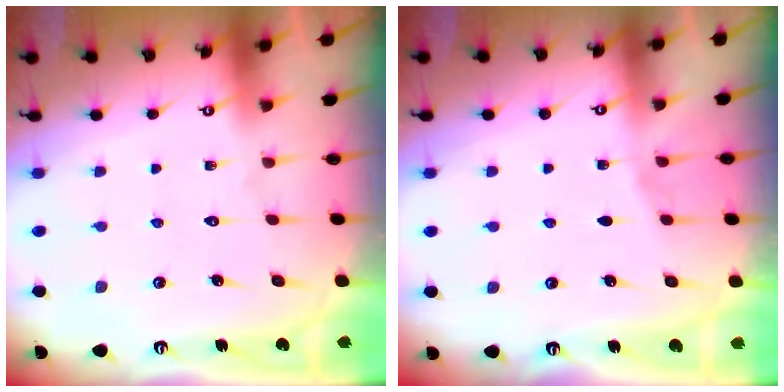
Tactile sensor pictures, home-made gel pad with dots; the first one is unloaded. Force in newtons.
{"total": 2.8, "press": 2.7, "slide": 0.3}